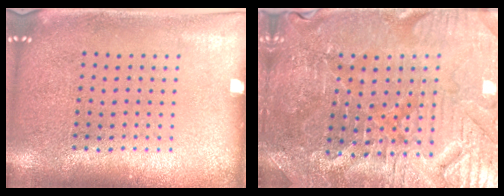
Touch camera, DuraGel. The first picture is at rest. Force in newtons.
{"total": 3.8, "press": 3.8, "slide": 0.6}